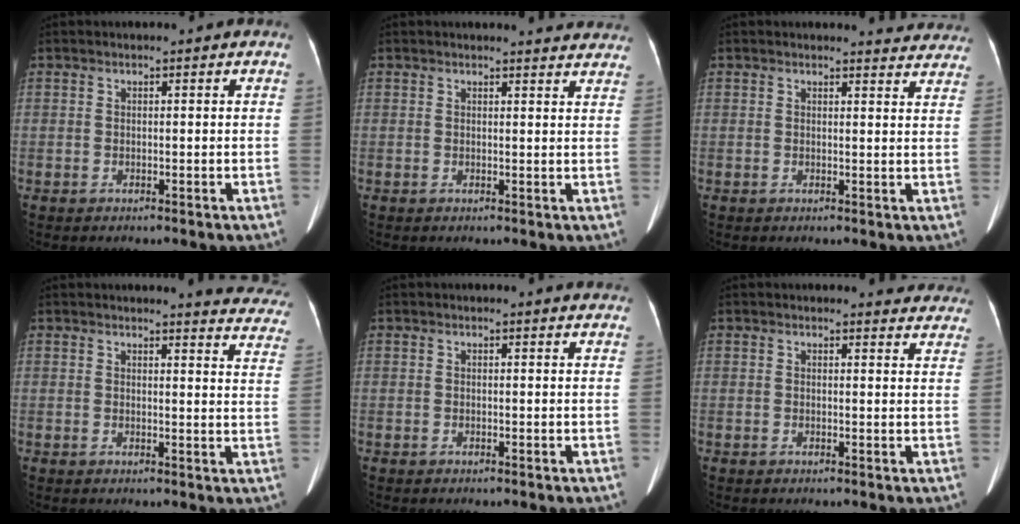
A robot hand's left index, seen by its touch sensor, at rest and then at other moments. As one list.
[{"total": 7.1, "force": [6.9, 0.9, 1.1], "torque": [0.002, -0.009, 0.052]}, {"total": 7.1, "force": [7.0, 1.3, 0.4], "torque": [0.019, -0.019, 0.051]}, {"total": 12.7, "force": [12.4, 1.2, 2.2], "torque": [0.007, -0.089, 0.100]}, {"total": 2.3, "force": [2.3, 0.0, 0.4], "torque": [-0.010, -0.003, 0.014]}, {"total": 8.0, "force": [7.7, 1.7, 0.8], "torque": [0.024, -0.016, 0.054]}]